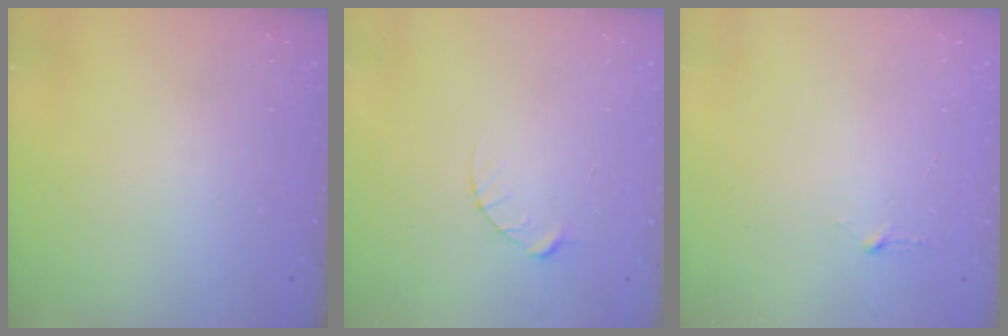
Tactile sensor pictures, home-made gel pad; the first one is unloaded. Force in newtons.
{"total": 4.7, "press": 4.7, "slide": 0.6}
{"total": 2.9, "press": 2.9, "slide": 0.3}